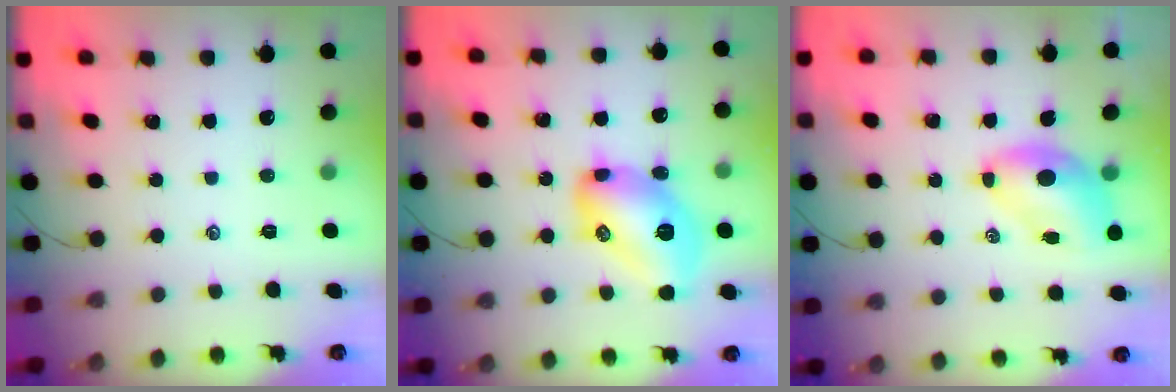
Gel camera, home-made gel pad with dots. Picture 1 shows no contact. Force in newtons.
{"total": 16.2, "press": 16.2, "slide": 0.6}
{"total": 7.0, "press": 6.8, "slide": 1.4}